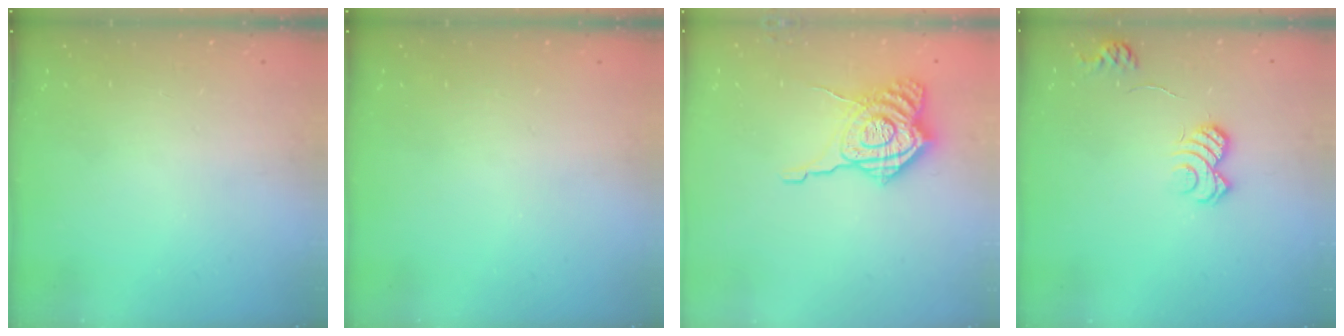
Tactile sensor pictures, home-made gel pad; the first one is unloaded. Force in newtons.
{"total": 0.0}
{"total": 12.9, "press": 12.8, "slide": 1.3}
{"total": 9.8, "press": 9.7, "slide": 0.7}